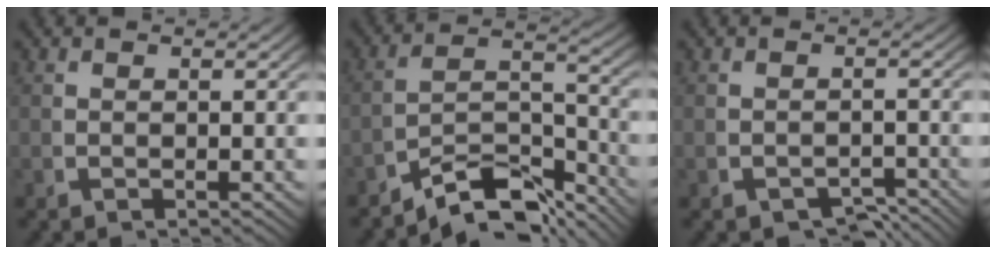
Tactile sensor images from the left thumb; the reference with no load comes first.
{"total": 8.6, "force": [-4.8, 4.2, 5.7], "torque": [-0.098, -0.033, -0.068]}
{"total": 2.8, "force": [-2.3, 1.1, 1.0], "torque": [-0.003, -0.011, -0.032]}